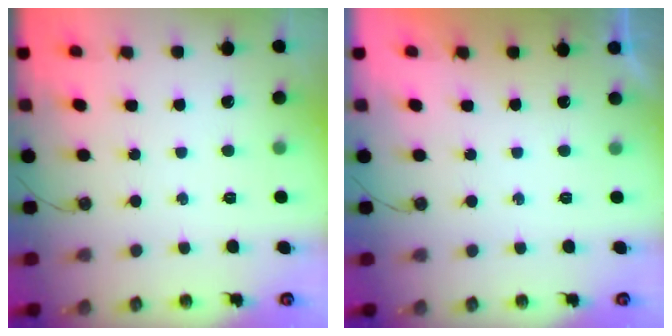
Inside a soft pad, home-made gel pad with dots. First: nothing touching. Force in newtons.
{"total": 0.0}